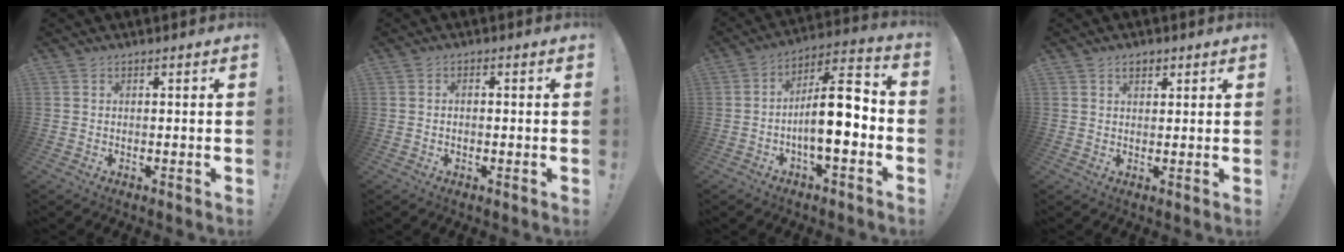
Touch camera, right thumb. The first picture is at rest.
{"total": 1.0, "force": [-0.3, 0.5, 0.9], "torque": [-0.015, 0.004, -0.006]}
{"total": 14.4, "force": [-2.8, 4.7, 13.4], "torque": [-0.214, 0.010, -0.048]}
{"total": 2.7, "force": [1.6, 1.6, 1.6], "torque": [-0.027, 0.003, 0.027]}